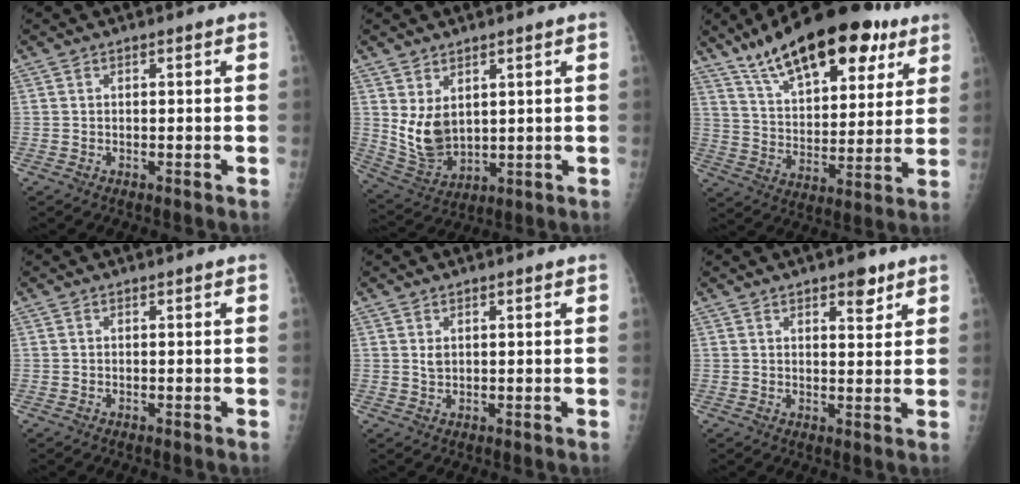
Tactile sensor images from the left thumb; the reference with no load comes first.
{"total": 8.5, "force": [2.5, 5.4, 6.0], "torque": [-0.099, -0.027, 0.070]}
{"total": 23.3, "force": [14.7, 10.0, 15.1], "torque": [-0.204, -0.037, 0.239]}
{"total": 0.0}
{"total": 1.8, "force": [0.8, 1.0, 1.3], "torque": [-0.021, -0.004, 0.020]}
{"total": 4.9, "force": [3.1, 2.0, 3.2], "torque": [-0.027, -0.016, 0.041]}